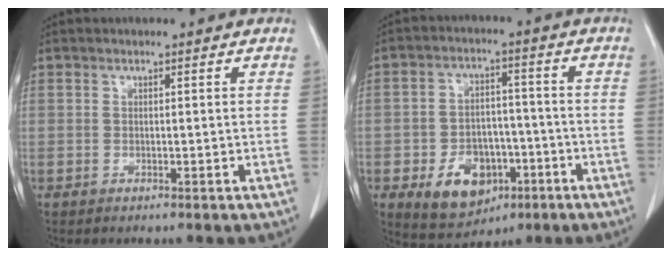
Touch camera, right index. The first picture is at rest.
{"total": 10.1, "force": [-4.2, 7.2, 5.8], "torque": [-0.098, 0.008, -0.057]}